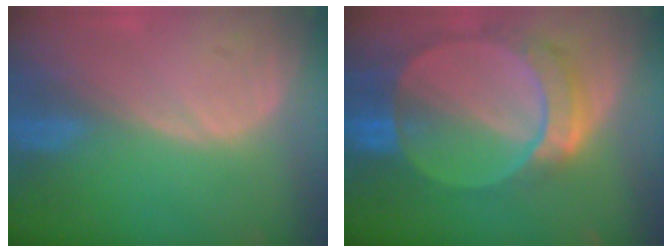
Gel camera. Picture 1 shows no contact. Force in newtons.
{"total": 9.5, "press": 8.2, "slide": 4.8}